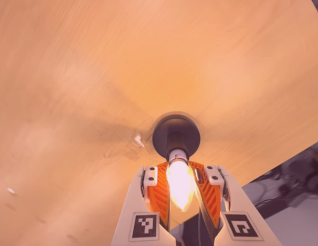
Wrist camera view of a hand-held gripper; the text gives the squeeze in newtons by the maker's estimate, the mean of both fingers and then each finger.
{"total": 27.8, "left": 30.6, "right": 24.9}